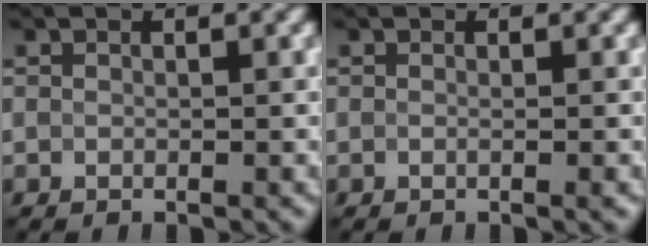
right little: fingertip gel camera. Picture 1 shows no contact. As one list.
[{"total": 0.7, "force": [-0.2, 0.3, 0.6], "torque": [-0.001, -0.002, -0.013]}]